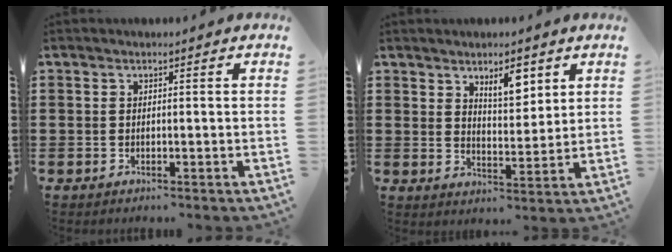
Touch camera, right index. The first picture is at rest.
{"total": 4.6, "force": [3.6, 2.3, 1.6], "torque": [-0.027, -0.005, 0.064]}